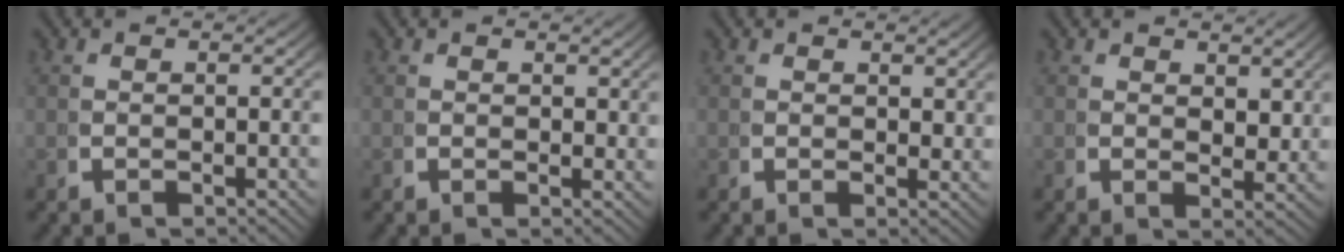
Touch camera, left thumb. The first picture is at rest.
{"total": 0.9, "force": [0.7, 0.4, 0.3], "torque": [-0.002, -0.008, 0.012]}
{"total": 1.2, "force": [1.0, 0.6, 0.4], "torque": [-0.003, -0.009, 0.017]}
{"total": 2.1, "force": [1.7, 0.8, 0.8], "torque": [-0.002, -0.012, 0.032]}